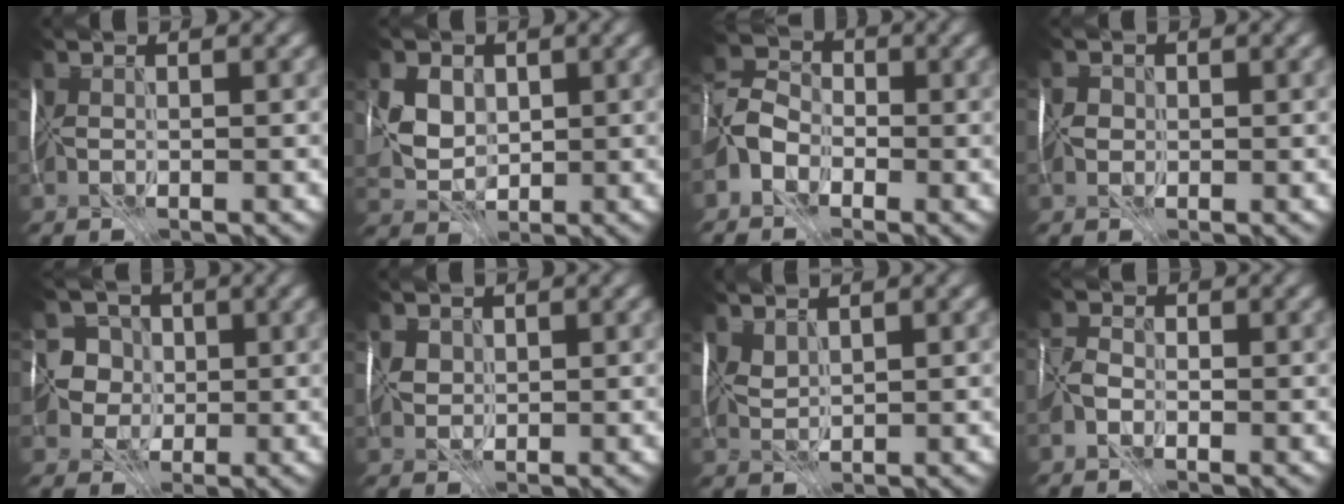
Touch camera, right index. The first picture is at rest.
{"total": 4.0, "force": [1.6, 3.1, 2.0], "torque": [-0.021, 0.024, 0.021]}
{"total": 2.1, "force": [-1.7, 1.3, 0.1], "torque": [0.001, 0.011, -0.038]}
{"total": 0.7, "force": [-0.1, 0.5, -0.5], "torque": [0.017, 0.005, -0.002]}
{"total": 4.8, "force": [0.1, 4.7, 1.0], "torque": [0.000, 0.029, -0.025]}
{"total": 1.1, "force": [0.7, 0.7, -0.4], "torque": [0.013, 0.006, 0.016]}
{"total": 1.8, "force": [1.8, -0.2, -0.2], "torque": [-0.002, 0.006, 0.043]}
{"total": 1.2, "force": [-0.8, -0.3, -0.8], "torque": [0.017, 0.011, -0.019]}